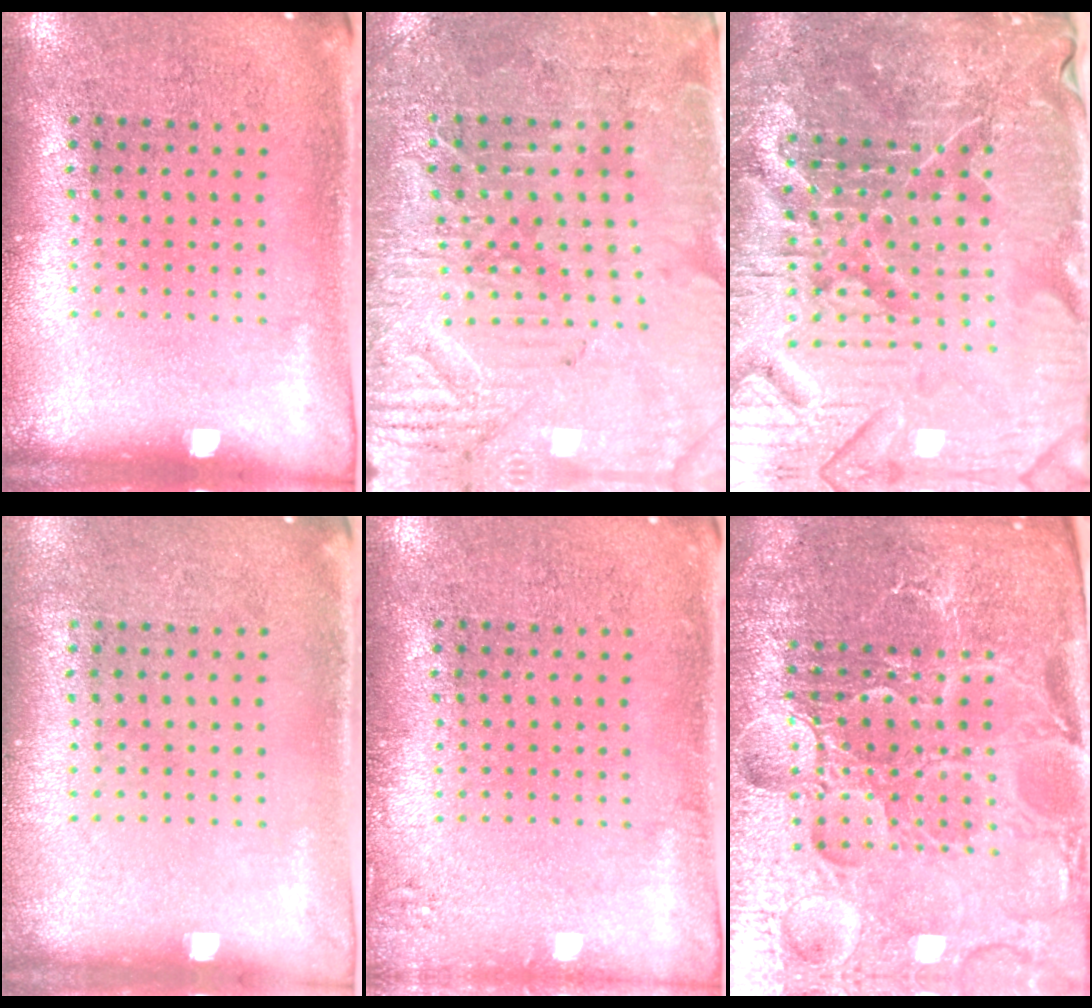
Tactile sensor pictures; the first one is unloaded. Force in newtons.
{"total": 3.4, "press": 3.4, "slide": 0.6}
{"total": 7.1, "press": 6.3, "slide": 3.3}
{"total": 0.0}
{"total": 1.0, "press": 1.0, "slide": 0.3}
{"total": 6.3, "press": 5.6, "slide": 2.9}